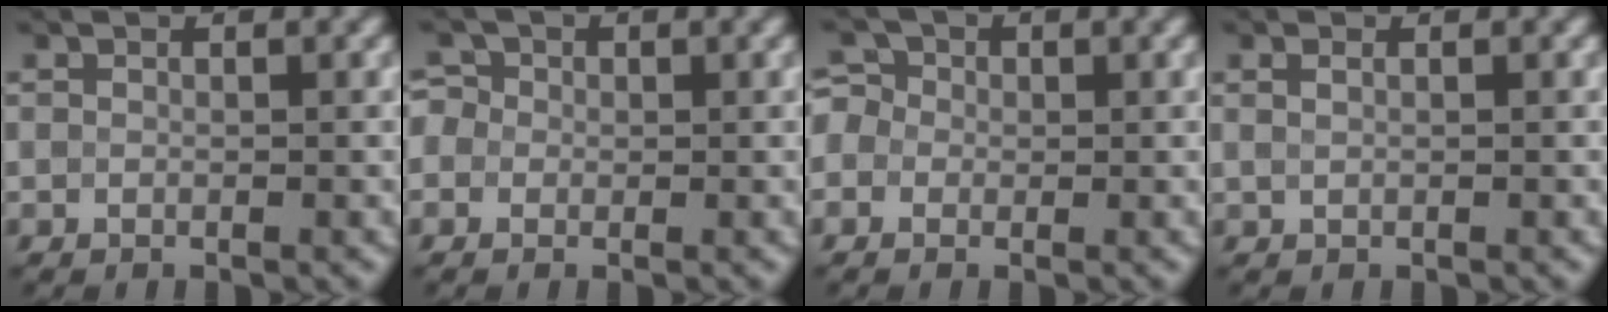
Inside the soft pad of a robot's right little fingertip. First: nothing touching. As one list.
[{"total": 2.8, "force": [0.7, 2.5, 1.1], "torque": [-0.004, 0.025, -0.021]}, {"total": 3.2, "force": [0.3, 2.9, 1.3], "torque": [-0.016, 0.027, -0.025]}, {"total": 0.8, "force": [0.5, 0.4, 0.6], "torque": [-0.013, 0.002, 0.011]}]